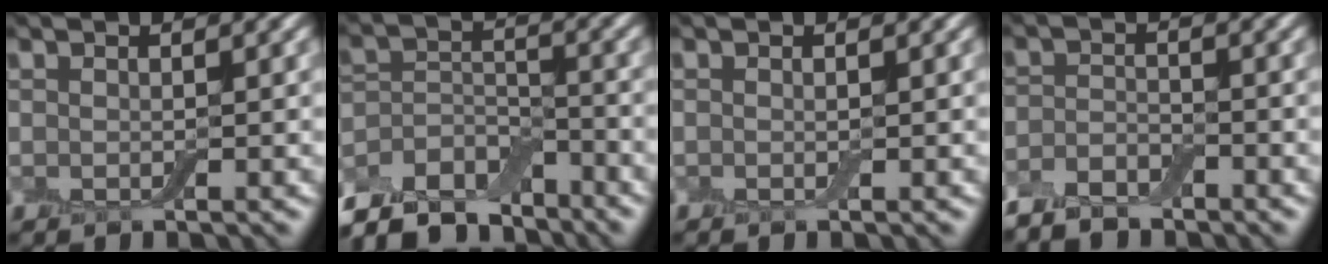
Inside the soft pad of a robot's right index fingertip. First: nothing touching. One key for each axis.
{"total": 8.0, "fx": -6.8, "fy": 3.3, "fz": 2.5, "tx": -0.044, "ty": 0.002, "tz": -0.130}
{"total": 0.0}
{"total": 3.1, "fx": -2.7, "fy": 1.2, "fz": 1.0, "tx": -0.020, "ty": -0.002, "tz": -0.059}